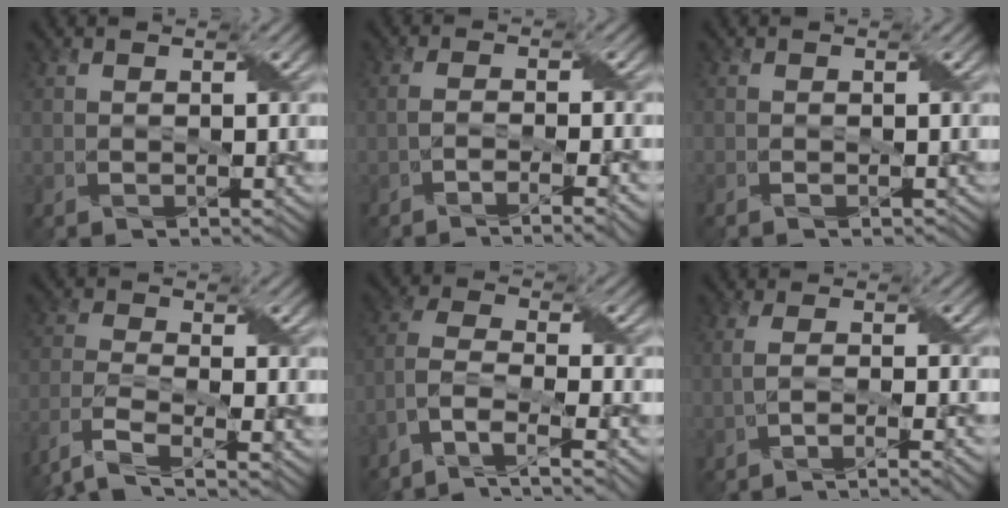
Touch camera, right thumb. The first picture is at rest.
{"total": 4.9, "force": [-2.9, 1.0, 3.8], "torque": [-0.061, 0.000, -0.049]}
{"total": 0.6, "force": [-0.6, 0.0, 0.2], "torque": [-0.001, 0.004, -0.013]}
{"total": 8.4, "force": [-6.4, 2.3, 5.0], "torque": [-0.117, -0.018, -0.124]}
{"total": 8.3, "force": [-5.6, 2.8, 5.5], "torque": [-0.122, -0.003, -0.110]}
{"total": 4.6, "force": [-2.3, 1.0, 3.8], "torque": [-0.055, -0.002, -0.045]}